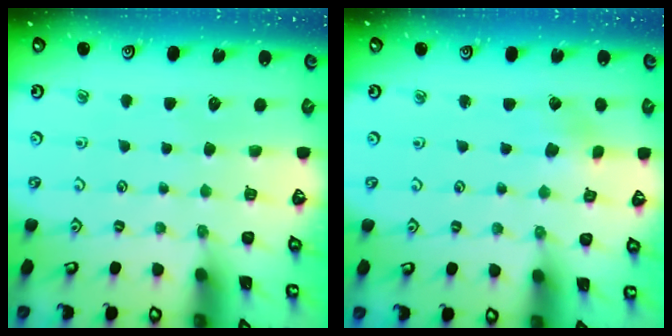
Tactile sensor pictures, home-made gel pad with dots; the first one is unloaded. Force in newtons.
{"total": 2.0, "press": 1.9, "slide": 0.3}